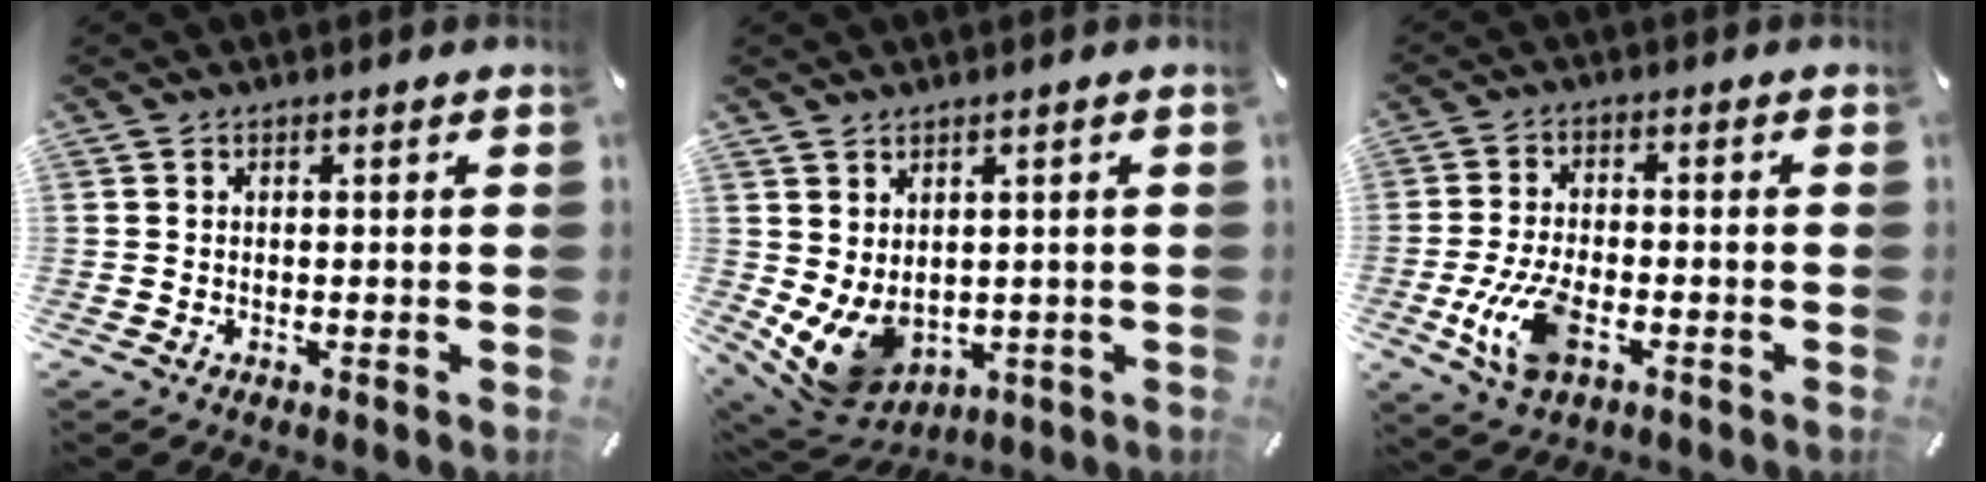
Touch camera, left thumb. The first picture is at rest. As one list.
[{"total": 8.0, "force": [-0.3, 6.6, 4.5], "torque": [-0.102, -0.016, -0.003]}, {"total": 10.9, "force": [-3.5, 5.9, 8.4], "torque": [-0.188, -0.003, -0.062]}]